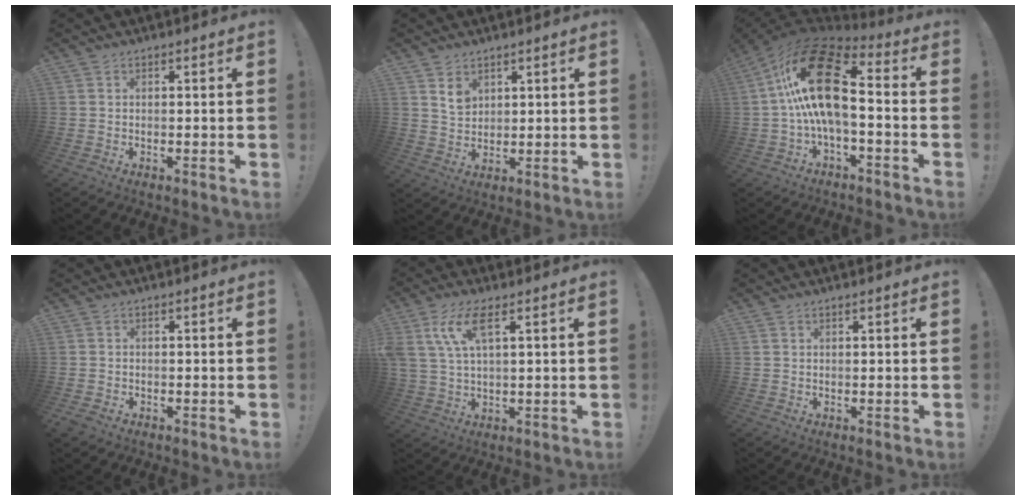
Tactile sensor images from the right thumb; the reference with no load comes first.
{"total": 5.4, "force": [3.1, 3.9, 2.0], "torque": [-0.024, -0.016, 0.056]}
{"total": 21.5, "force": [1.6, 9.9, 19.0], "torque": [-0.374, 0.008, 0.034]}
{"total": 1.4, "force": [-1.0, 0.9, 0.5], "torque": [-0.007, 0.005, -0.017]}
{"total": 9.6, "force": [4.4, 3.2, 7.9], "torque": [-0.163, -0.005, 0.083]}
{"total": 0.0}